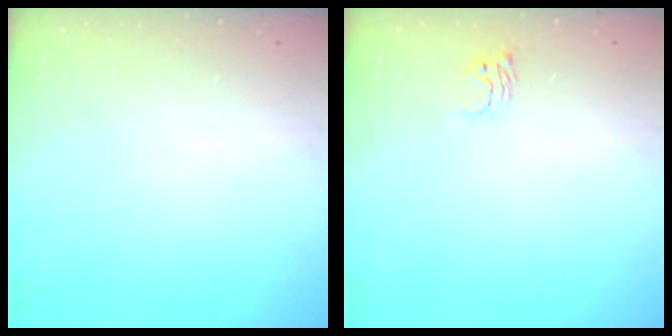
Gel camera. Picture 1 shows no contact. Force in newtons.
{"total": 3.7, "press": 3.7, "slide": 0.2}